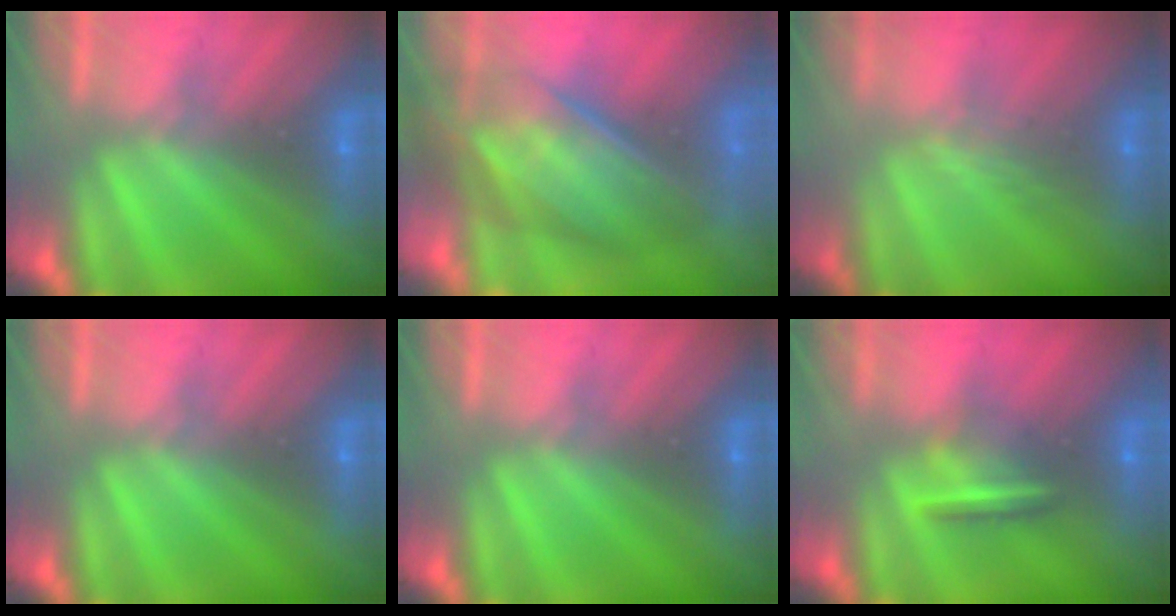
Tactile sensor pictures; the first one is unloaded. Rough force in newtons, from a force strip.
{"total": 7.6}
{"total": 2.9}
{"total": 0.0}
{"total": 0.0}
{"total": 7.3}